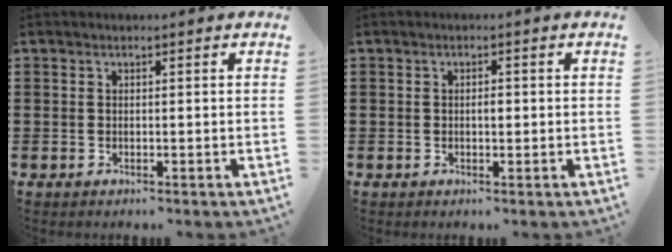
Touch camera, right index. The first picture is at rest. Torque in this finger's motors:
{"motor_torque": [0.37, -0.35, 0.00, 0.04]}